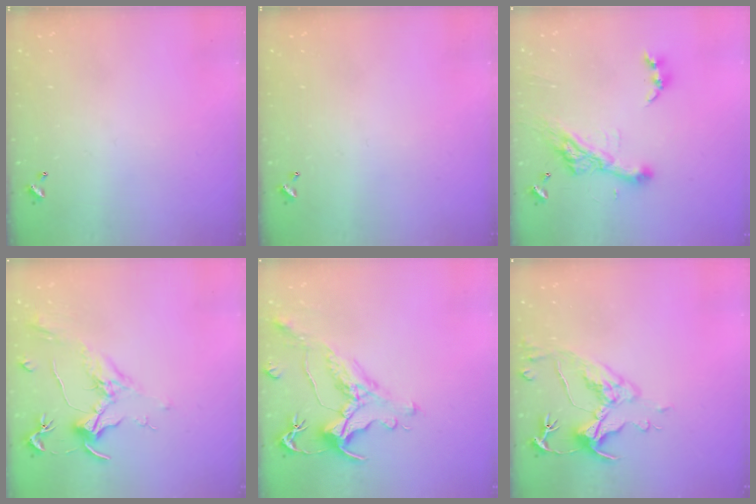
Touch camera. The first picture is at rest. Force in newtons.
{"total": 0.0}
{"total": 11.0, "press": 10.9, "slide": 1.4}
{"total": 1.9, "press": 1.7, "slide": 0.9}
{"total": 1.4, "press": 0.2, "slide": 1.4}
{"total": 6.6, "press": 6.5, "slide": 1.5}